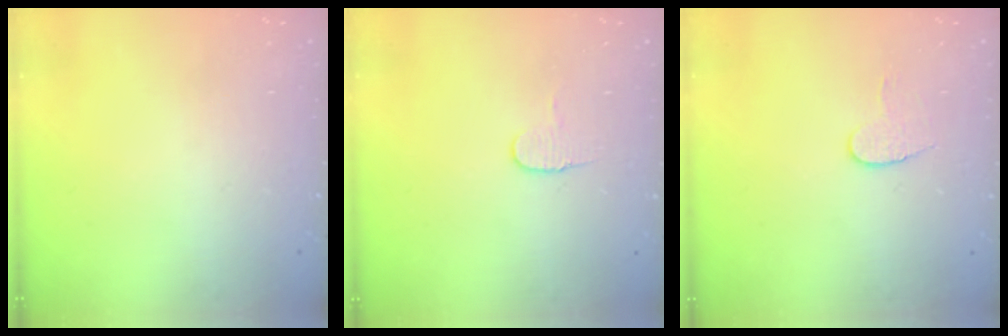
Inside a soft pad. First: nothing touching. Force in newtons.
{"total": 5.4, "press": 5.4, "slide": 0.5}
{"total": 6.0, "press": 6.0, "slide": 0.5}